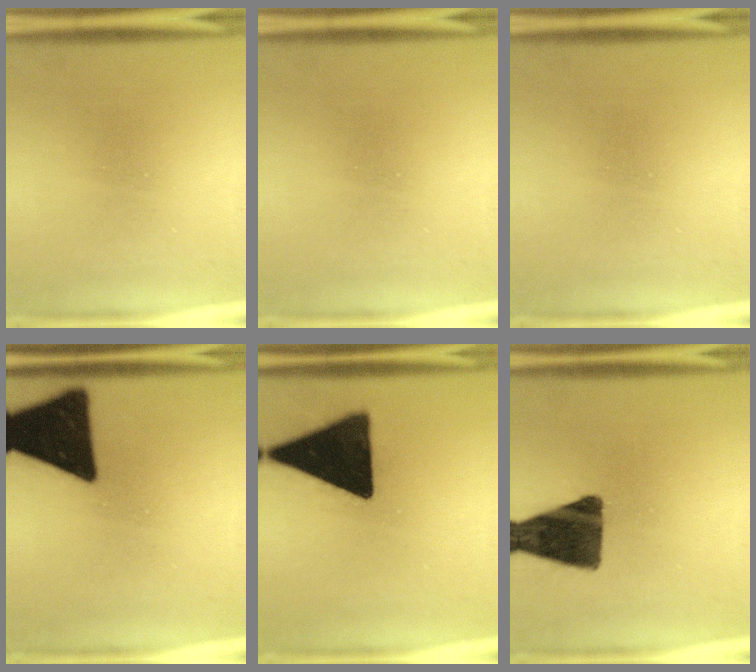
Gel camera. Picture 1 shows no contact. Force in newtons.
{"total": 0.0}
{"total": 0.0}
{"total": 19.0}
{"total": 18.8}
{"total": 13.4}